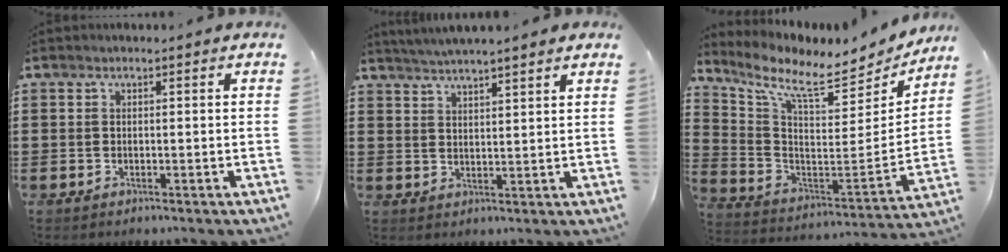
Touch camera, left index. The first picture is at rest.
{"total": 3.0, "force": [2.9, -0.4, 0.4], "torque": [-0.017, -0.010, 0.052]}
{"total": 9.1, "force": [7.7, 1.5, 4.7], "torque": [-0.112, -0.067, 0.122]}